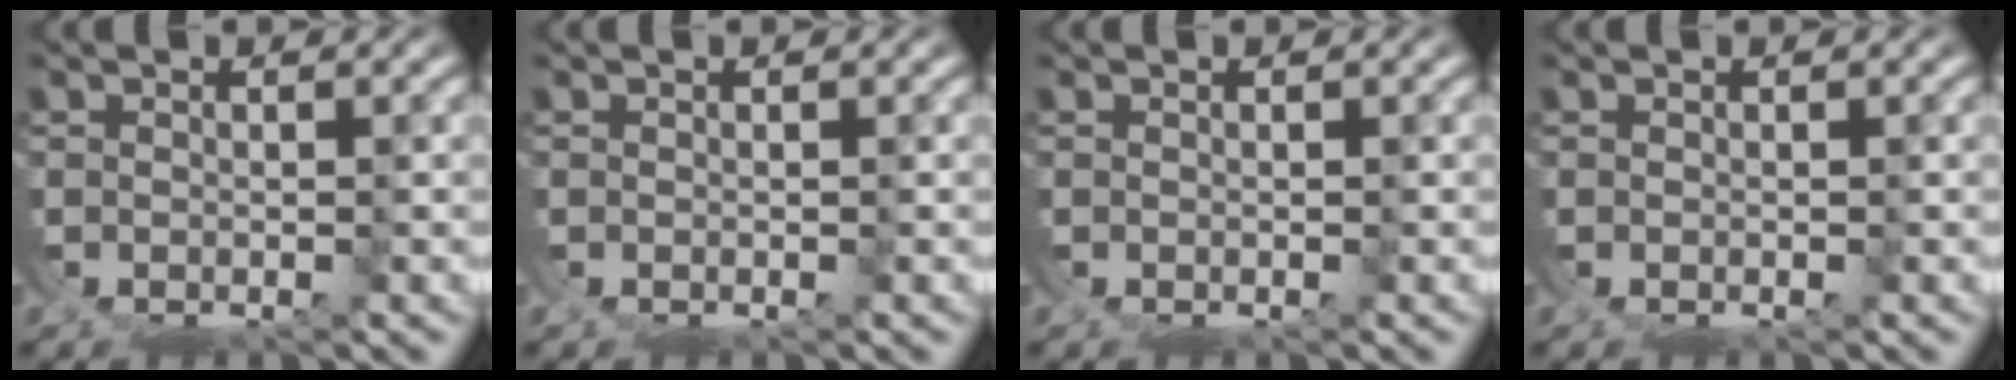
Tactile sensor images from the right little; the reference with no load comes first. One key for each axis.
{"total": 0.0}
{"total": 0.0}
{"total": 0.0}